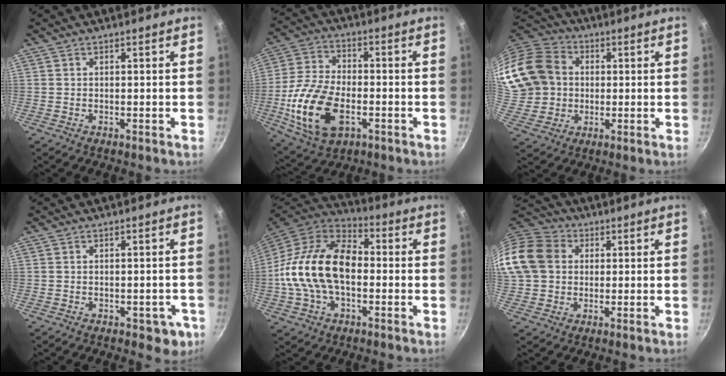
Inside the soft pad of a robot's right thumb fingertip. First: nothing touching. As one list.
[{"total": 16.7, "force": [-4.5, 9.8, 12.8], "torque": [-0.247, 0.017, -0.081]}, {"total": 19.4, "force": [2.8, 16.7, 9.6], "torque": [-0.188, 0.030, 0.056]}, {"total": 4.6, "force": [-1.8, 2.8, 3.3], "torque": [-0.017, 0.015, -0.010]}, {"total": 20.7, "force": [-1.1, 13.1, 16.1], "torque": [-0.273, 0.035, -0.034]}, {"total": 16.1, "force": [2.5, 13.3, 8.7], "torque": [-0.161, 0.031, 0.032]}]